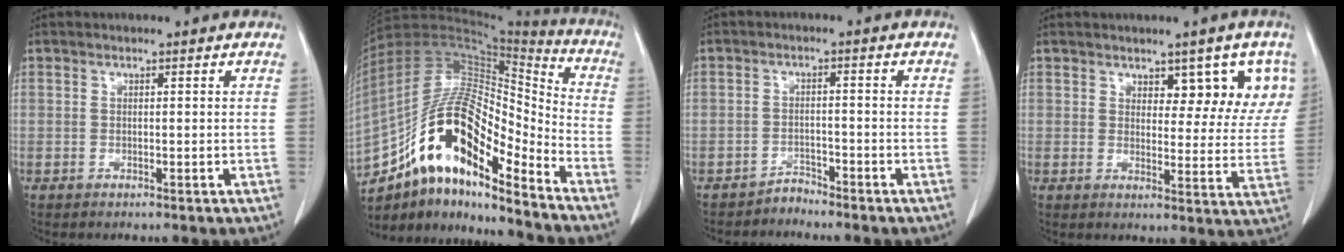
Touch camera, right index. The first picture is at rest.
{"total": 19.0, "force": [-11.8, 5.4, 13.9], "torque": [-0.259, 0.035, -0.204]}
{"total": 2.1, "force": [-2.0, 0.4, -0.5], "torque": [0.017, -0.003, -0.034]}
{"total": 7.9, "force": [4.7, 3.9, 5.1], "torque": [-0.038, 0.000, 0.056]}